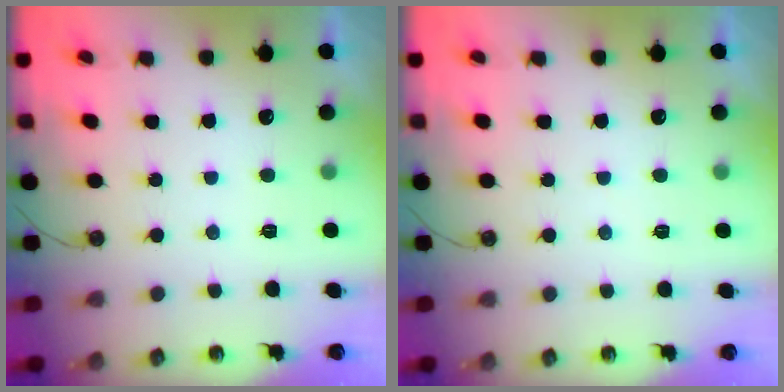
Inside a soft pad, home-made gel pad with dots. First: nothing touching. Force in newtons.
{"total": 3.4, "press": 3.4, "slide": 0.4}